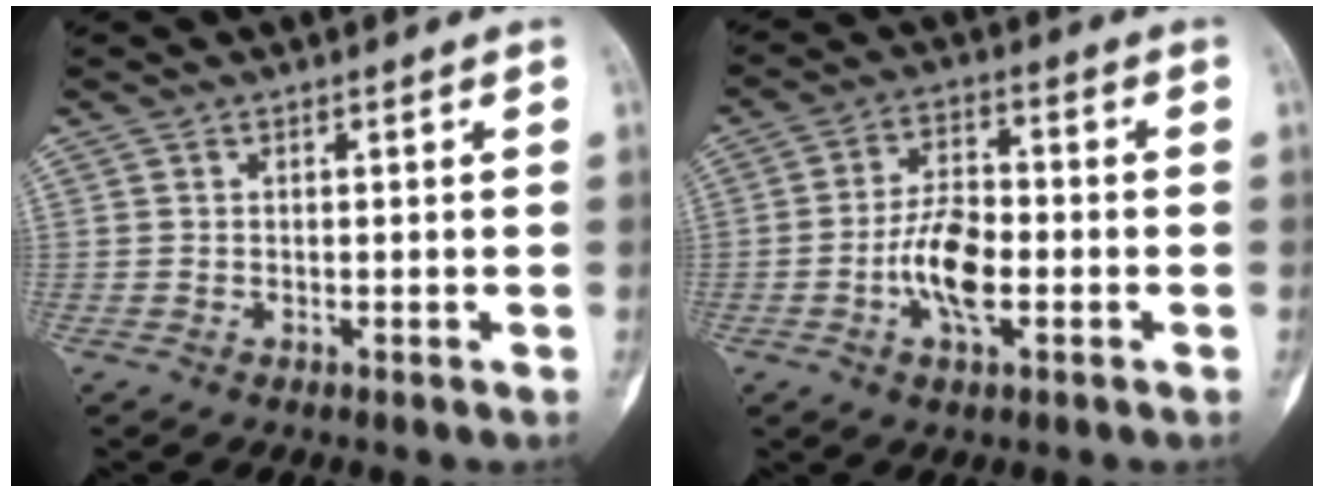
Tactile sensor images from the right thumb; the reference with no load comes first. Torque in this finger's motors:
{"motor_torque": [0.67, 0.66, 0.10, -0.09, 0.12]}